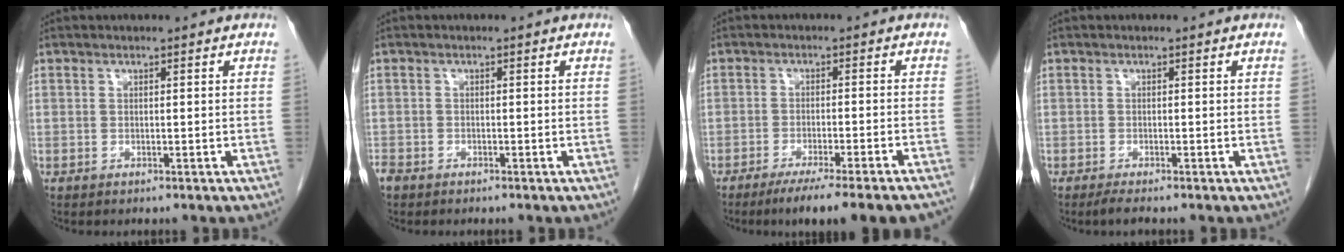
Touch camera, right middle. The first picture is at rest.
{"total": 1.9, "force": [-1.5, 0.9, 0.5], "torque": [-0.017, -0.002, -0.028]}
{"total": 13.9, "force": [-11.7, -0.2, 7.5], "torque": [-0.074, -0.030, -0.161]}
{"total": 1.4, "force": [-1.1, -0.2, 0.8], "torque": [-0.028, -0.009, -0.021]}